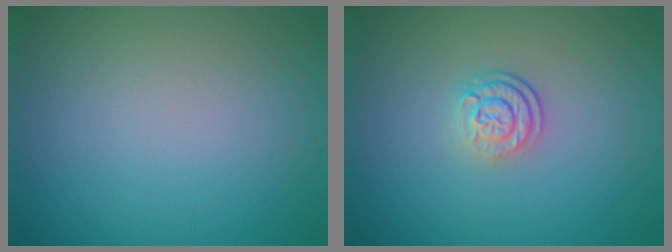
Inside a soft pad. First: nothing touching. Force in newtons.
{"total": 2.5, "press": 1.9, "slide": 1.7}